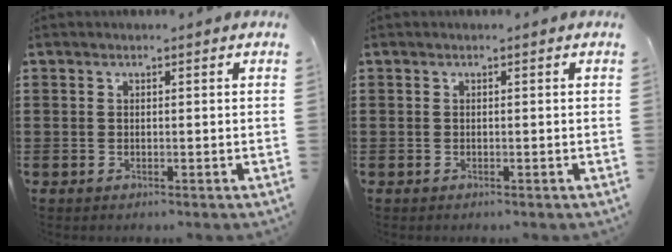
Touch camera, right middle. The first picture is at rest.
{"total": 0.6, "force": [-0.5, 0.2, 0.2], "torque": [-0.005, -0.002, -0.010]}